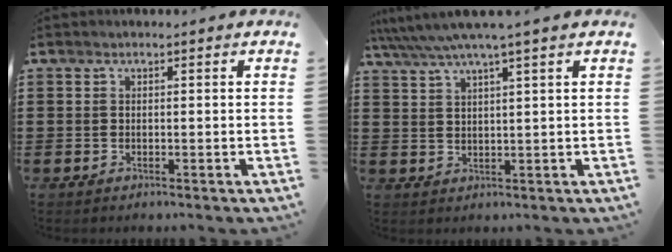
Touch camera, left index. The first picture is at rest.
{"total": 3.9, "force": [2.9, -0.1, 2.5], "torque": [-0.057, -0.008, 0.049]}